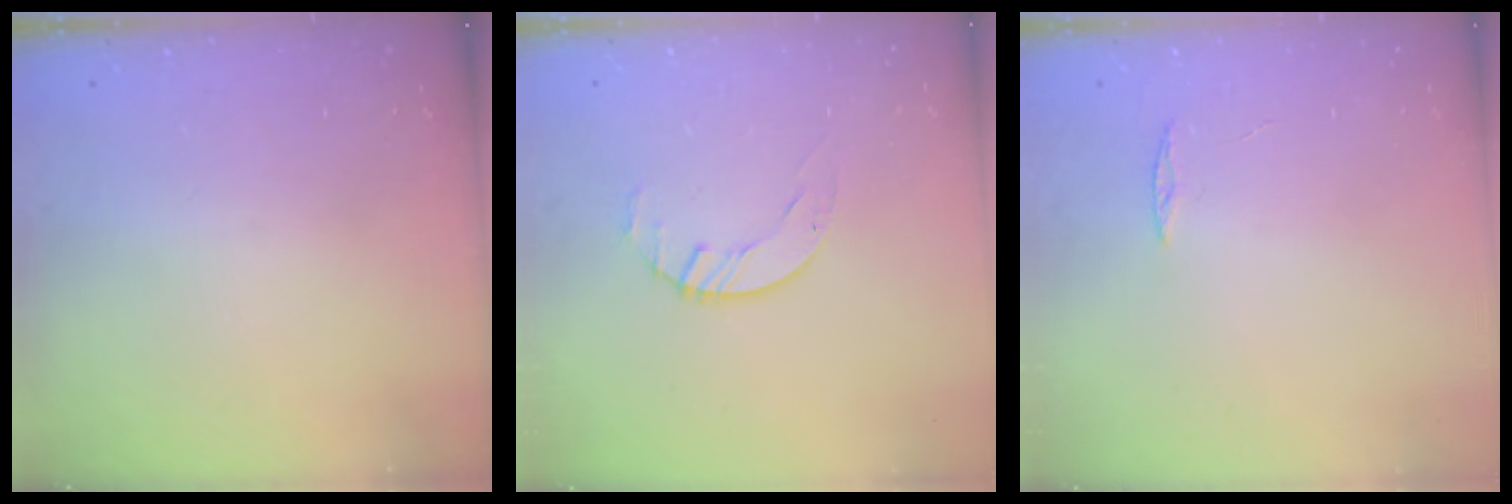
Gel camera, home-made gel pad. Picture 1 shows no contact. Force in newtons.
{"total": 1.7, "press": 1.7, "slide": 0.3}
{"total": 2.0, "press": 2.0, "slide": 0.2}